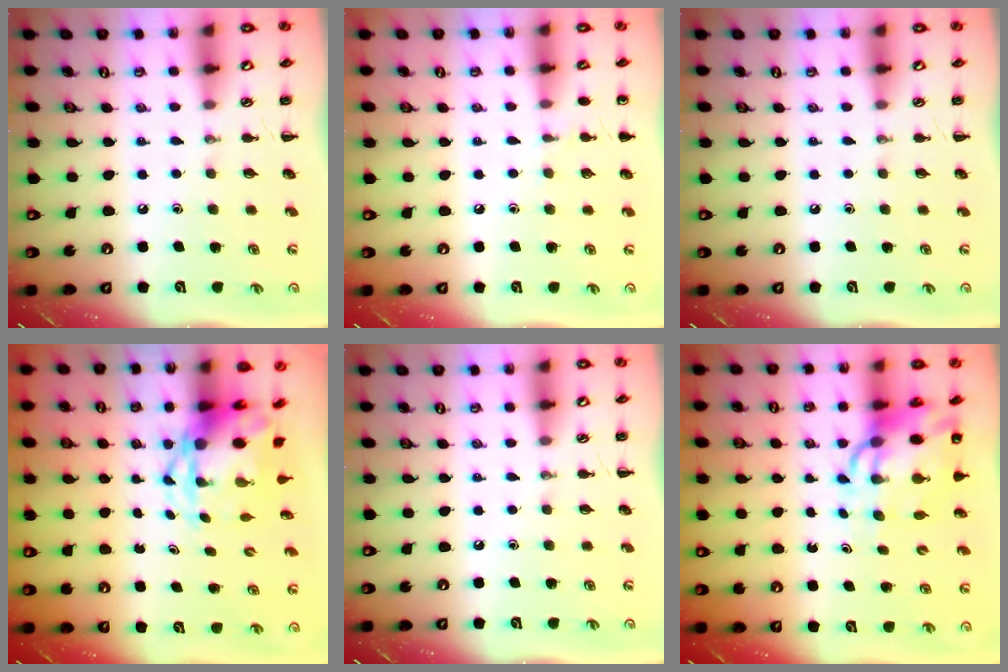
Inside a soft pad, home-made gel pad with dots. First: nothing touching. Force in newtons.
{"total": 4.8, "press": 4.6, "slide": 1.6}
{"total": 0.0}
{"total": 4.4, "press": 4.1, "slide": 1.4}
{"total": 0.0}
{"total": 11.5, "press": 11.1, "slide": 3.0}